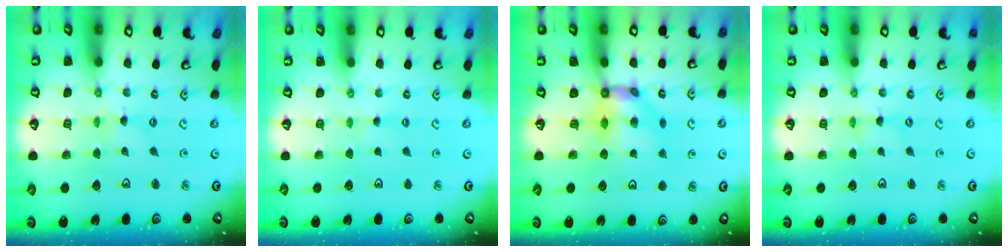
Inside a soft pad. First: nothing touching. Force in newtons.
{"total": 1.9, "press": 1.9, "slide": 0.3}
{"total": 7.3, "press": 7.3, "slide": 0.4}
{"total": 0.9, "press": 0.8, "slide": 0.2}